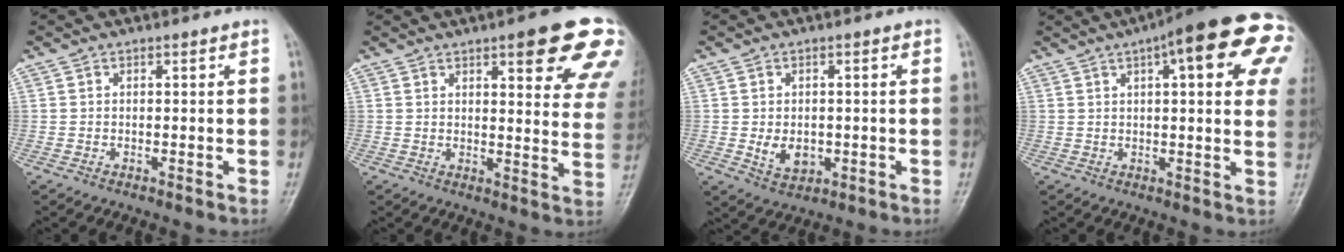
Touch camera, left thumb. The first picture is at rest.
{"total": 17.4, "force": [9.5, 4.4, 13.9], "torque": [-0.144, -0.033, 0.110]}
{"total": 4.8, "force": [-0.6, 3.6, 3.1], "torque": [-0.036, -0.005, -0.001]}
{"total": 22.2, "force": [8.8, 6.0, 19.5], "torque": [-0.227, 0.021, 0.105]}